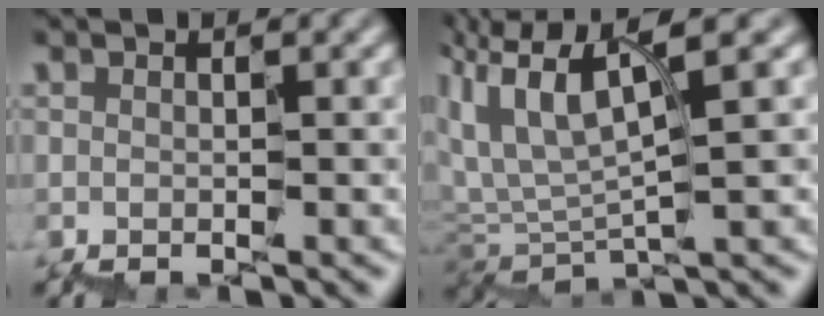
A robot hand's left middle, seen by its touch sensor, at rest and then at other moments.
{"total": 5.2, "force": [3.3, 1.5, 3.7], "torque": [-0.097, 0.015, 0.064]}